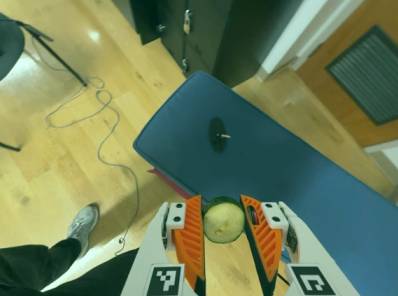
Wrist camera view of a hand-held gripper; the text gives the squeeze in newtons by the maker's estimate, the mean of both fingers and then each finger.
{"total": 9.2, "left": 10.2, "right": 8.2}